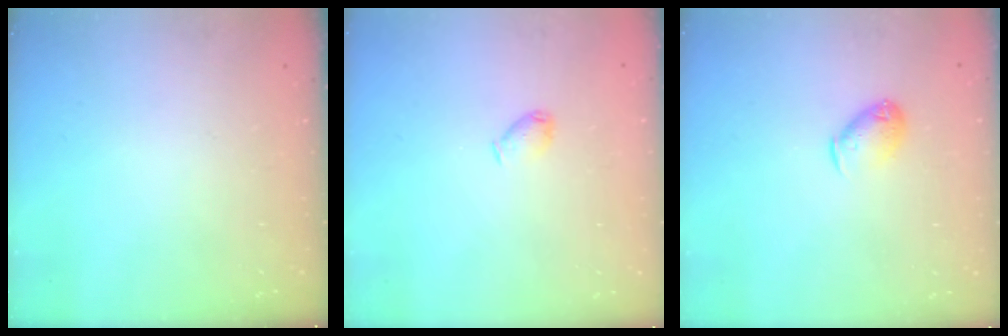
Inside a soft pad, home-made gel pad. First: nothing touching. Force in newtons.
{"total": 4.0, "press": 3.9, "slide": 0.8}
{"total": 6.8, "press": 6.8, "slide": 0.8}